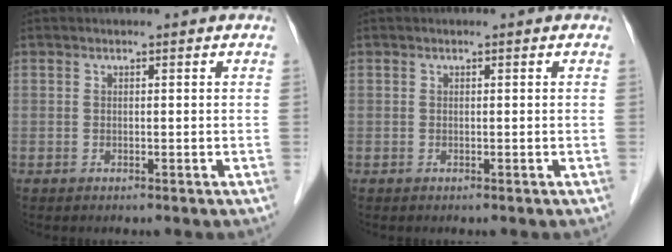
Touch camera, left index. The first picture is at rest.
{"total": 0.0}